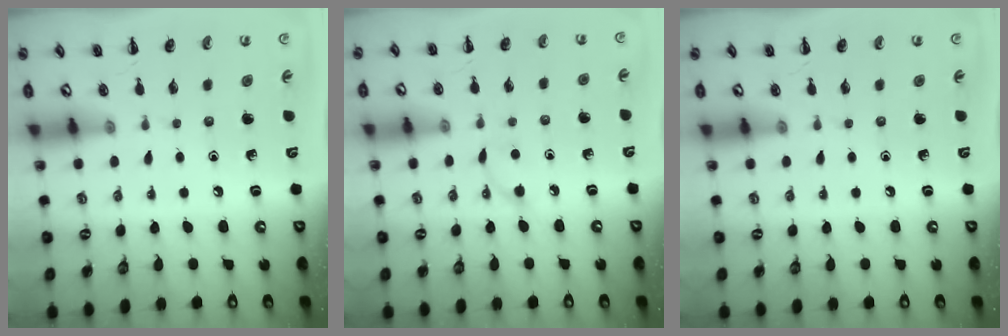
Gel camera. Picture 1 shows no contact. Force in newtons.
{"total": 2.8, "press": 2.7, "slide": 0.9}
{"total": 0.0}